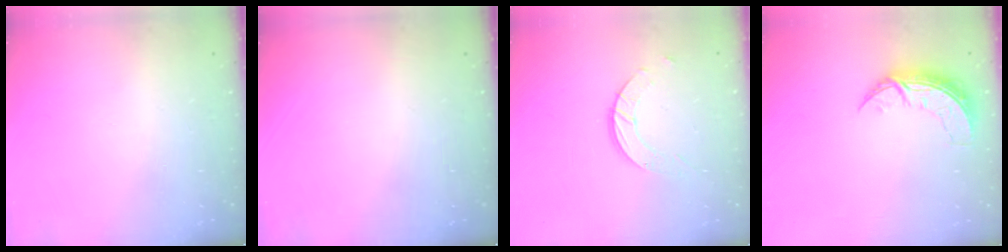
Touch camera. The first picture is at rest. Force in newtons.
{"total": 0.0}
{"total": 5.9, "press": 5.9, "slide": 0.5}
{"total": 7.1, "press": 7.0, "slide": 0.4}